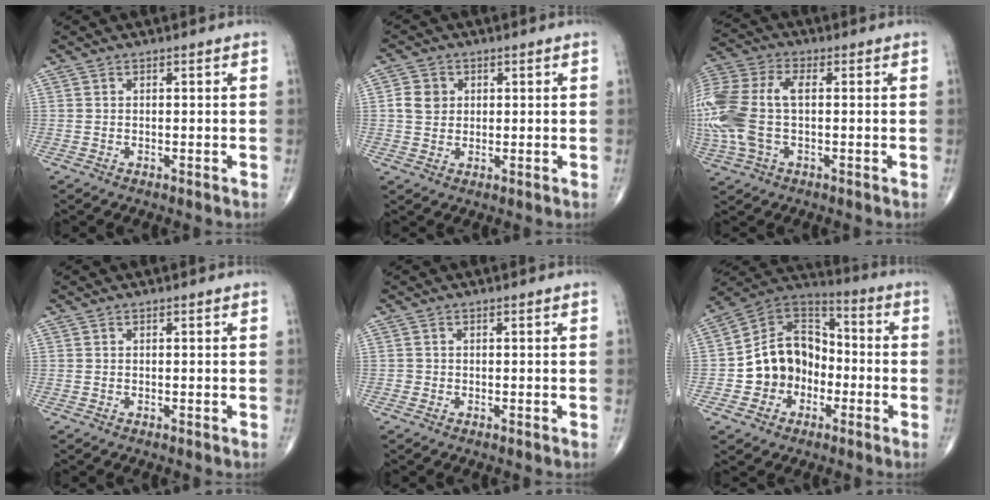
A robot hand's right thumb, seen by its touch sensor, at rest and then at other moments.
{"total": 4.2, "force": [0.8, 3.7, 1.9], "torque": [-0.021, 0.001, 0.012]}
{"total": 17.6, "force": [-0.2, 9.8, 14.6], "torque": [-0.380, 0.014, -0.003]}
{"total": 0.0}
{"total": 0.5, "force": [-0.2, 0.5, 0.0], "torque": [0.001, 0.003, -0.004]}
{"total": 14.4, "force": [-3.4, 11.7, 7.6], "torque": [-0.081, 0.054, -0.069]}